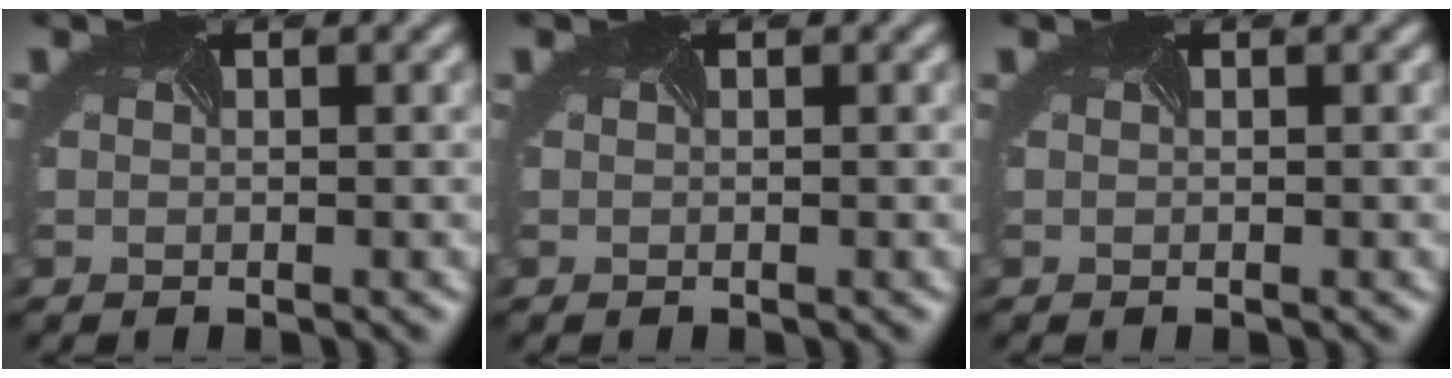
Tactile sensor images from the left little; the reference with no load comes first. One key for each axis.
{"total": 0.0}
{"total": 0.0}